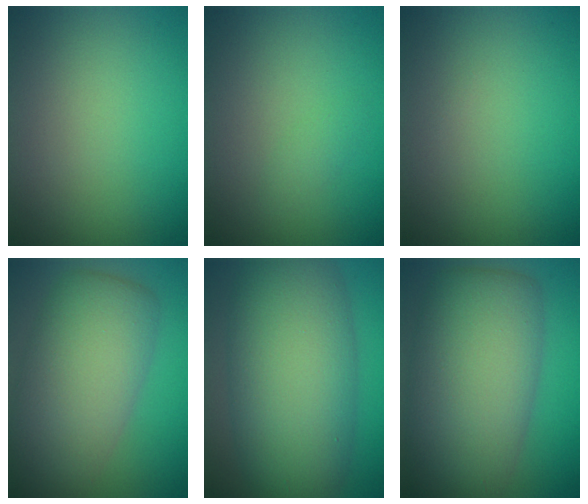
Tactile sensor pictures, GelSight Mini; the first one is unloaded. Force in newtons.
{"total": 0.8, "press": 0.8, "slide": 0.0}
{"total": 0.0}
{"total": 9.0, "press": 9.0, "slide": 0.7}
{"total": 12.0, "press": 12.0, "slide": 0.3}
{"total": 12.0, "press": 12.0, "slide": 0.5}